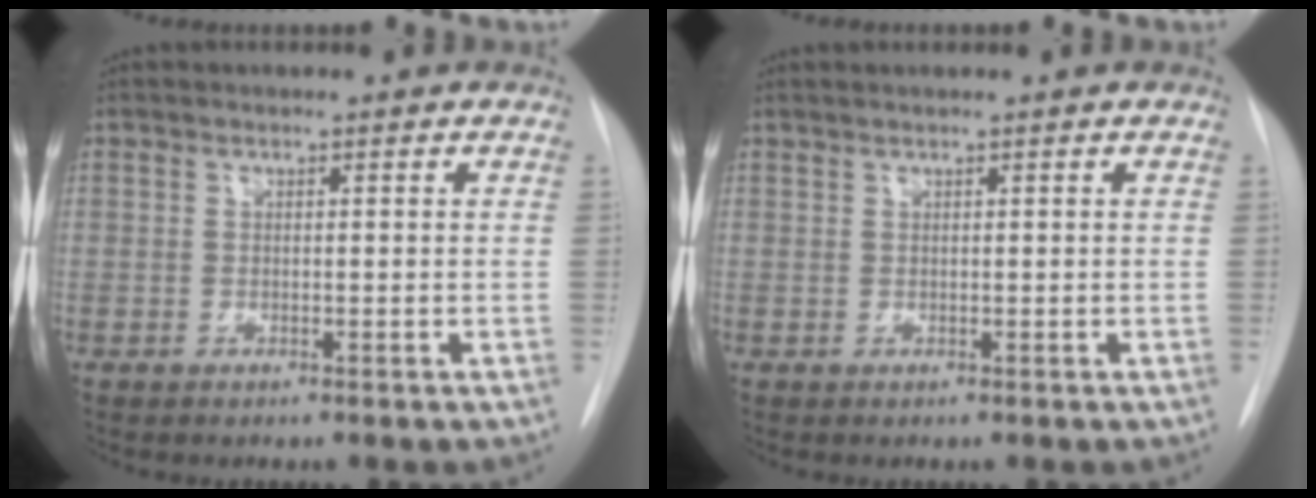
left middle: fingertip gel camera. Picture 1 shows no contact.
{"total": 0.6, "force": [0.5, -0.1, 0.3], "torque": [-0.010, 0.007, 0.015]}